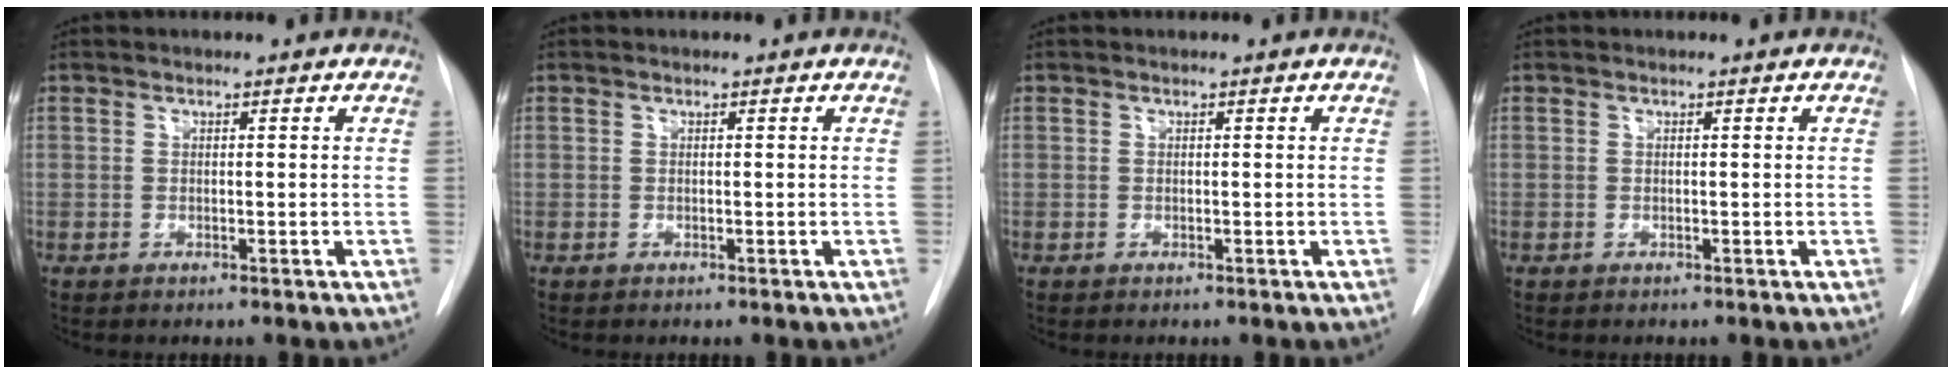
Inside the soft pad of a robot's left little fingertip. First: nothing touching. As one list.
[{"total": 0.0}, {"total": 0.0}, {"total": 0.0}]